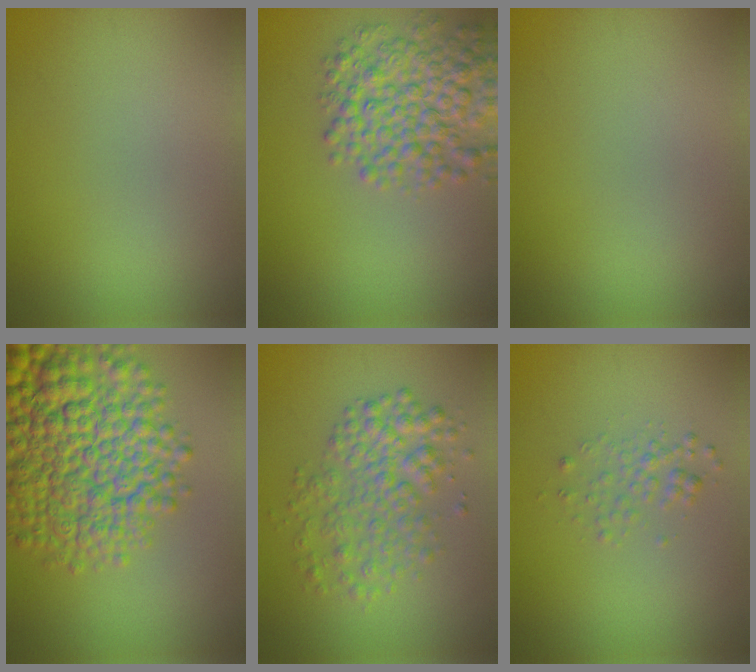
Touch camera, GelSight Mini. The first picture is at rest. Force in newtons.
{"total": 6.0, "press": 6.0, "slide": 0.2}
{"total": 0.0}
{"total": 12.2, "press": 12.2, "slide": 0.4}
{"total": 4.5, "press": 4.5, "slide": 0.1}
{"total": 1.5, "press": 1.5, "slide": 0.1}